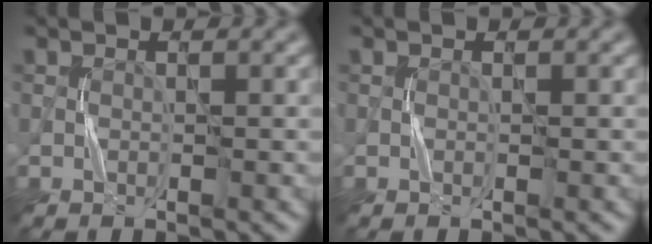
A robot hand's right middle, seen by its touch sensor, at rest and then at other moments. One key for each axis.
{"total": 0.0}